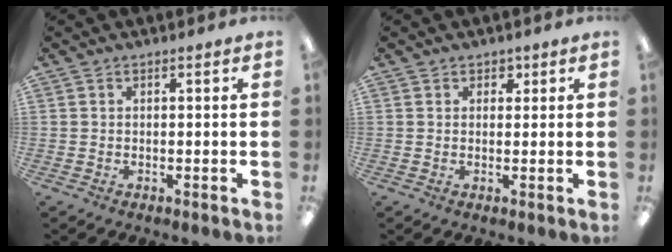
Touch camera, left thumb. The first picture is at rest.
{"total": 1.0, "force": [0.8, 0.6, 0.1], "torque": [0.007, -0.002, 0.014]}